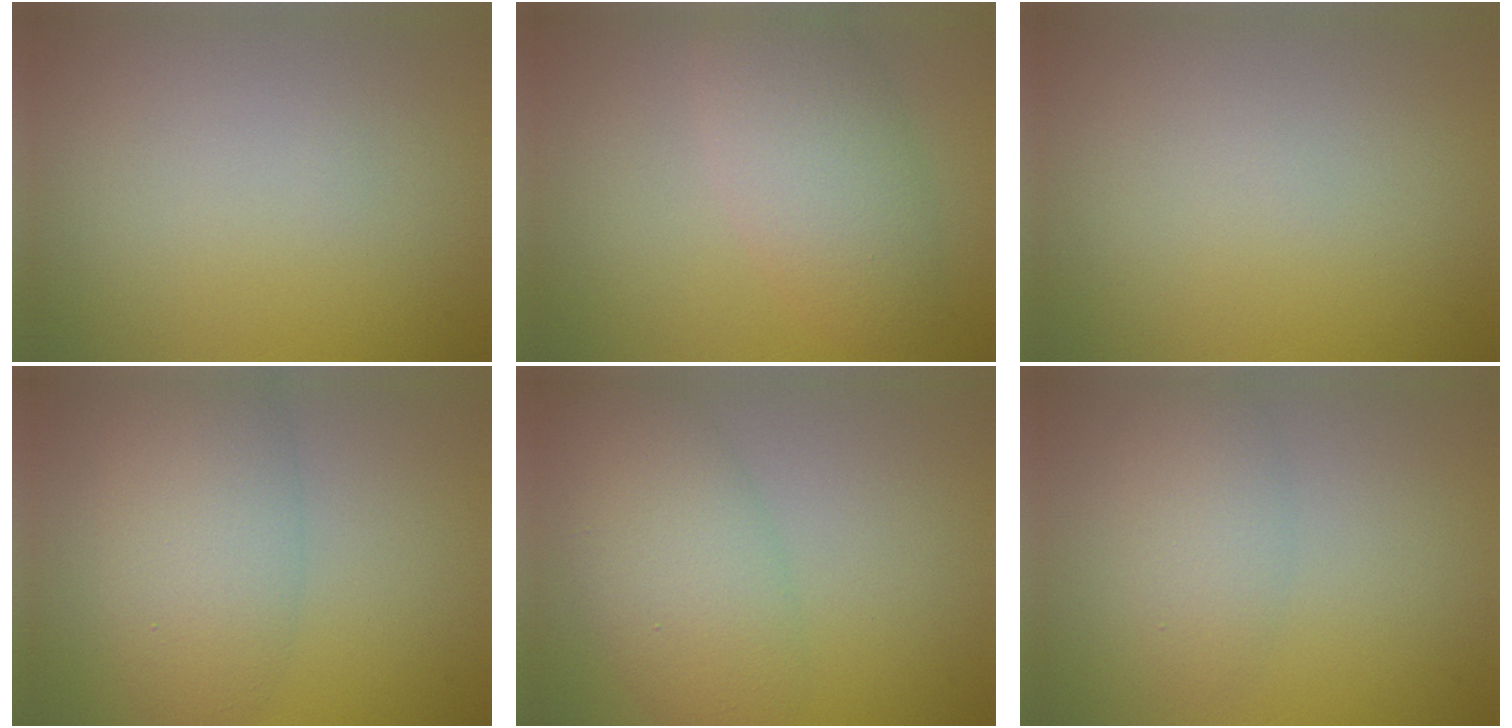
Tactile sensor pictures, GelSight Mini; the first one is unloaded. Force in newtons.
{"total": 4.8, "press": 4.7, "slide": 0.2}
{"total": 0.0}
{"total": 5.7, "press": 5.7, "slide": 0.2}
{"total": 5.4, "press": 5.4, "slide": 0.2}
{"total": 2.6, "press": 2.6, "slide": 0.2}